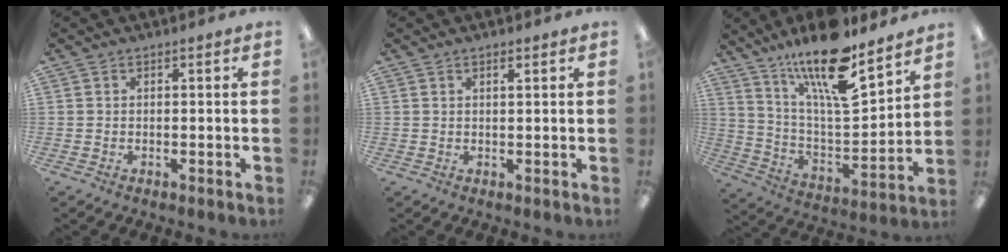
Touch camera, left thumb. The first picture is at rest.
{"total": 1.1, "force": [0.9, 0.2, 0.6], "torque": [-0.013, 0.000, 0.016]}
{"total": 19.7, "force": [14.8, 5.1, 12.0], "torque": [-0.216, -0.096, 0.250]}